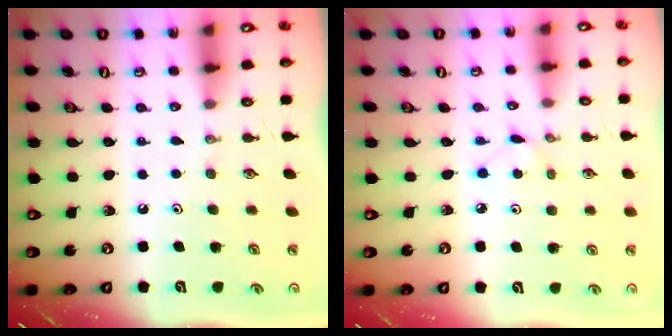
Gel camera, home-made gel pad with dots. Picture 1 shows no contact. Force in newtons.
{"total": 2.2, "press": 2.2, "slide": 0.3}